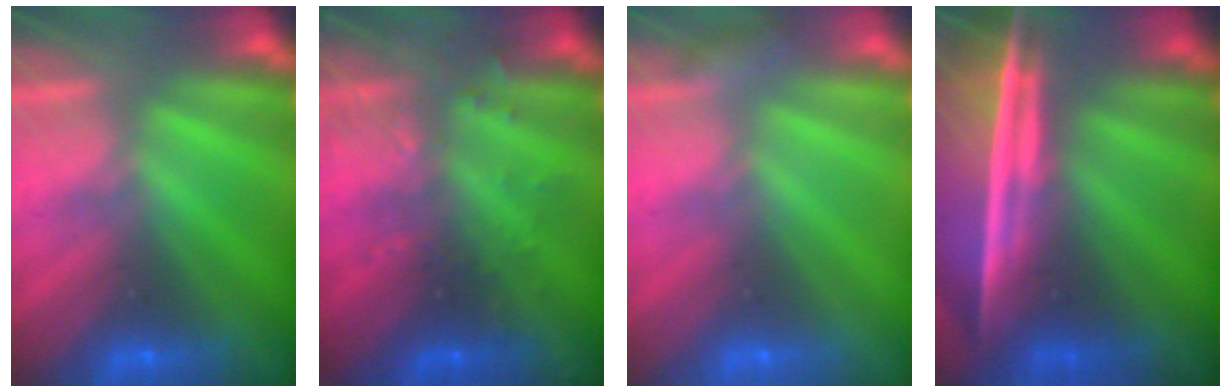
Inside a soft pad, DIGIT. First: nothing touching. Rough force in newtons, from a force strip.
{"total": 2.9}
{"total": 2.3}
{"total": 11.6}